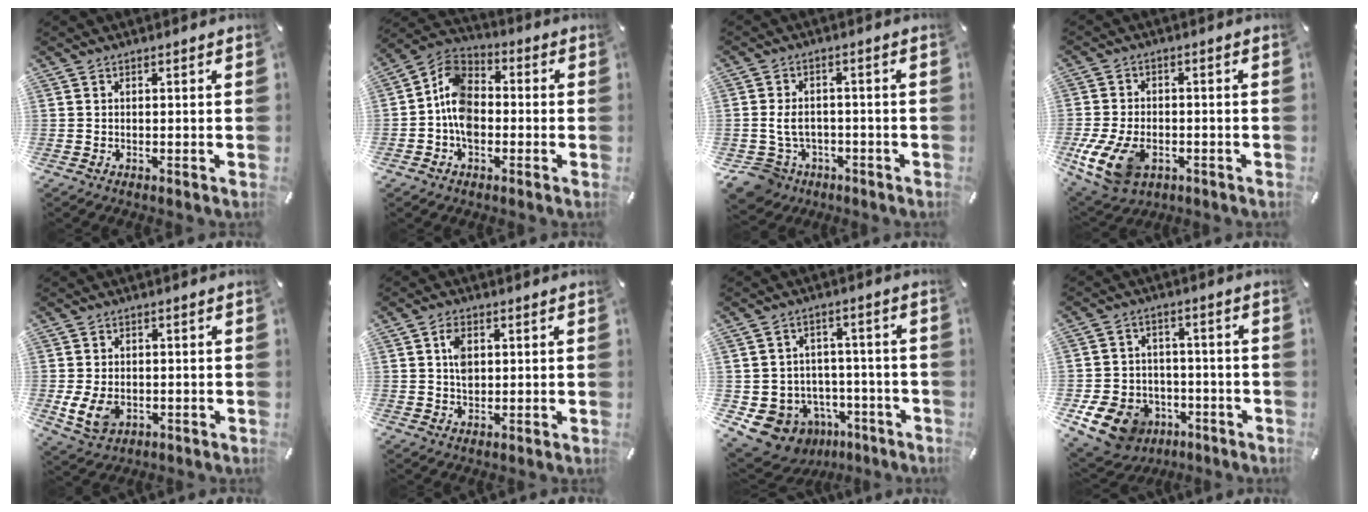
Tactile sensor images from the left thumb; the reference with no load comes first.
{"total": 9.8, "force": [-2.8, 7.0, 6.3], "torque": [-0.137, 0.013, -0.053]}
{"total": 7.4, "force": [-1.9, 6.4, 3.1], "torque": [-0.092, 0.011, -0.035]}
{"total": 12.5, "force": [-4.4, 8.5, 8.1], "torque": [-0.169, 0.012, -0.074]}
{"total": 6.4, "force": [-1.1, 4.8, 4.0], "torque": [-0.092, -0.003, -0.023]}
{"total": 4.7, "force": [1.1, 3.4, 3.1], "torque": [-0.051, 0.002, 0.017]}
{"total": 10.3, "force": [-4.6, 9.0, 2.2], "torque": [-0.034, 0.026, -0.067]}
{"total": 12.0, "force": [-5.7, 9.4, 4.8], "torque": [-0.098, 0.039, -0.094]}